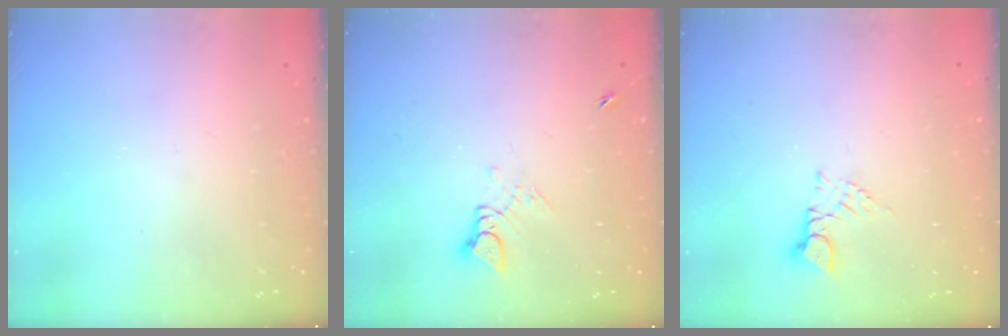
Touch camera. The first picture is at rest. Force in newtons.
{"total": 3.4, "press": 3.4, "slide": 0.4}
{"total": 3.0, "press": 3.0, "slide": 0.4}